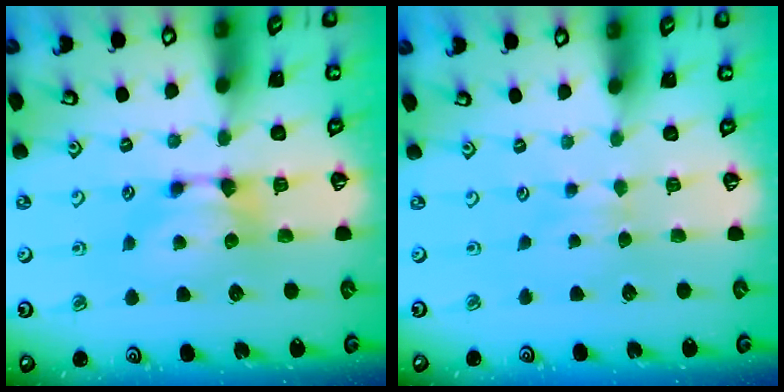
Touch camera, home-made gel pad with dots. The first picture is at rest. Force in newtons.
{"total": 2.3, "press": 2.2, "slide": 0.3}